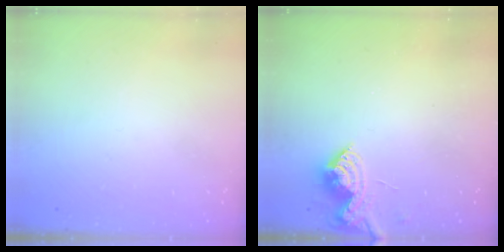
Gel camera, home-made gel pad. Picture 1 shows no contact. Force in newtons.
{"total": 9.1, "press": 9.1, "slide": 0.3}